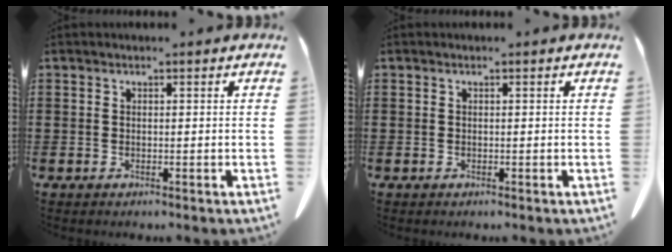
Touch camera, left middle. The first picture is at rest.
{"total": 0.0}